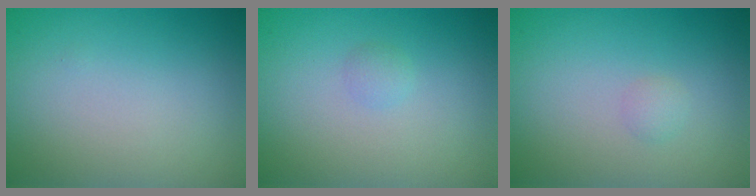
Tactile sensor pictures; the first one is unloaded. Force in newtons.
{"total": 0.7, "press": 0.7, "slide": 0.1}
{"total": 0.7, "press": 0.7, "slide": 0.0}